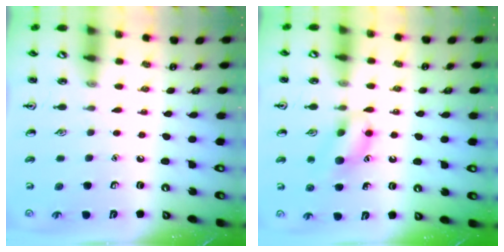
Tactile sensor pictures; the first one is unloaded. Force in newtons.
{"total": 10.1, "press": 10.0, "slide": 1.3}